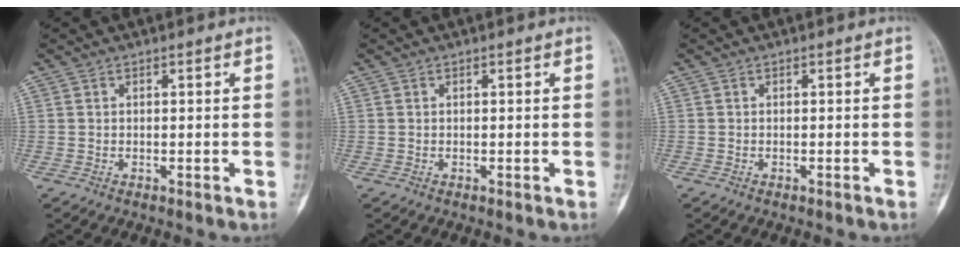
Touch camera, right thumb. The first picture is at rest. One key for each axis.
{"total": 0.0}
{"total": 0.0}